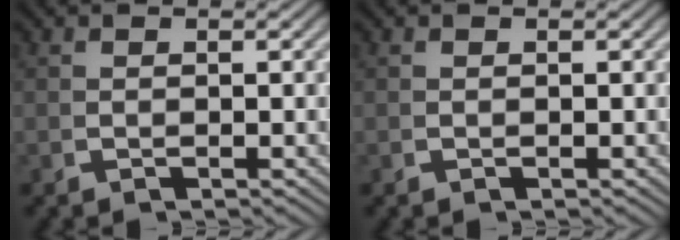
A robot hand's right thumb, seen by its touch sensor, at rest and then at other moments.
{"total": 0.0}